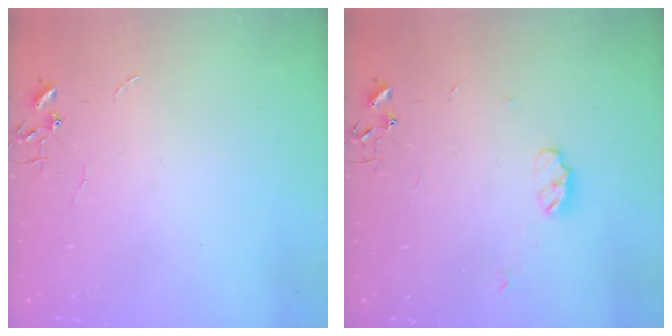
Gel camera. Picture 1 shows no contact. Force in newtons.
{"total": 5.5, "press": 5.5, "slide": 0.8}